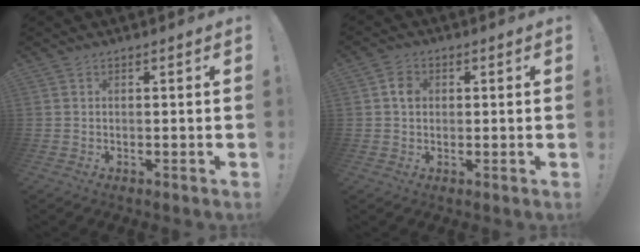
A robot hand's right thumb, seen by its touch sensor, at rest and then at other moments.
{"total": 4.1, "force": [0.5, 3.4, 2.1], "torque": [-0.024, 0.003, 0.006]}